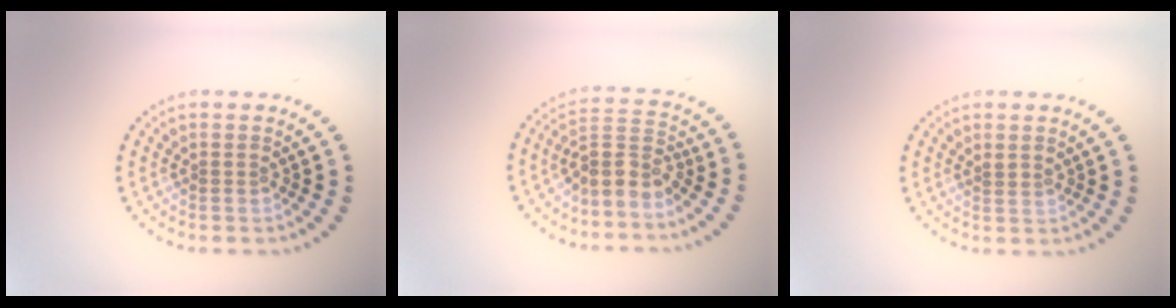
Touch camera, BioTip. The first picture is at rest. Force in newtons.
{"total": 3.2, "press": 2.6, "slide": 1.8}
{"total": 0.6, "press": 0.3, "slide": 0.5}